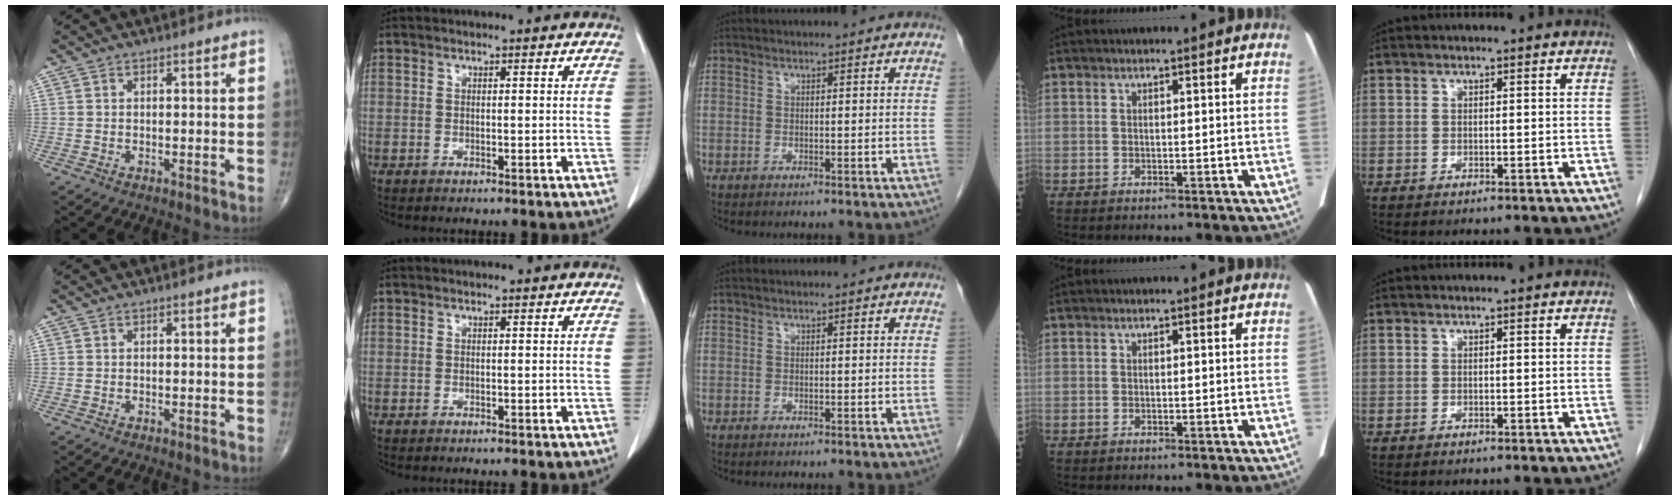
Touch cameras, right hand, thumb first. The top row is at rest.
{}